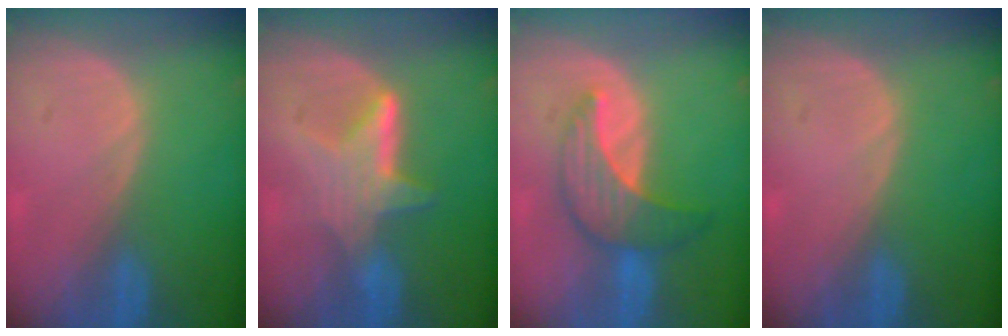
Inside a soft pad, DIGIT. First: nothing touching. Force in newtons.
{"total": 6.3, "press": 5.8, "slide": 2.6}
{"total": 7.0, "press": 6.9, "slide": 1.0}
{"total": 0.0}